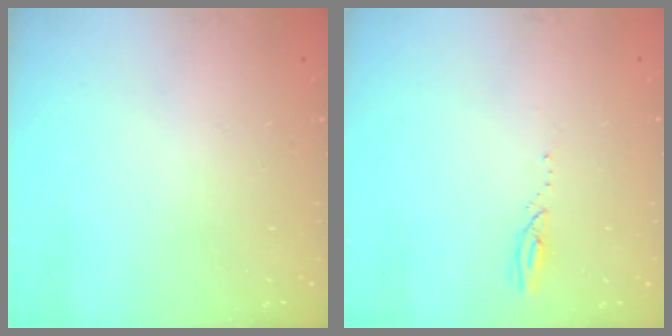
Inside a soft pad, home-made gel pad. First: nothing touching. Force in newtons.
{"total": 2.3, "press": 2.3, "slide": 0.3}